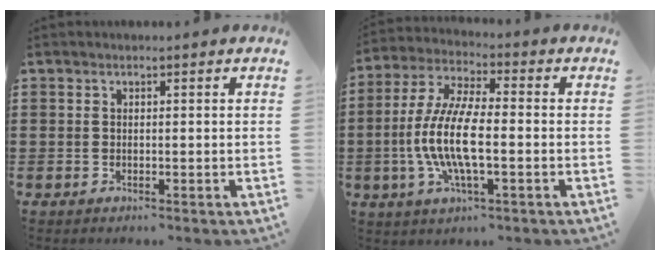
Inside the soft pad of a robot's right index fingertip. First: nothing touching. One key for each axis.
{"total": 9.8, "fx": -2.3, "fy": 2.8, "fz": 9.1, "tx": -0.207, "ty": -0.015, "tz": -0.051}